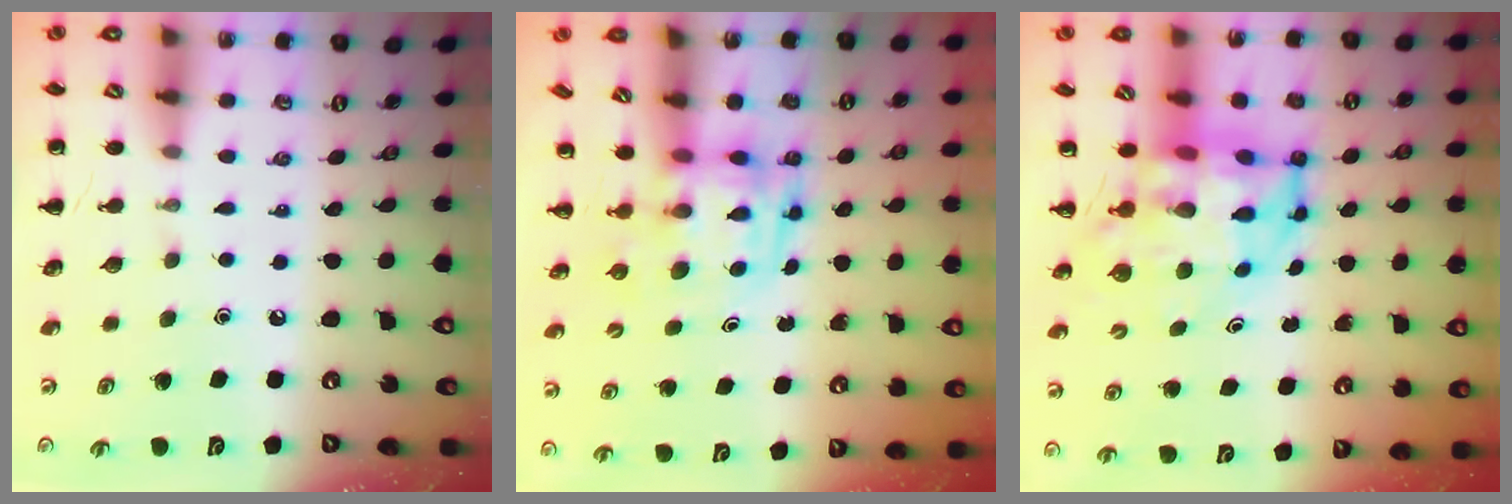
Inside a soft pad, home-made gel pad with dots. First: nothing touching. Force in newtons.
{"total": 3.7, "press": 3.7, "slide": 0.7}
{"total": 7.4, "press": 7.0, "slide": 2.3}